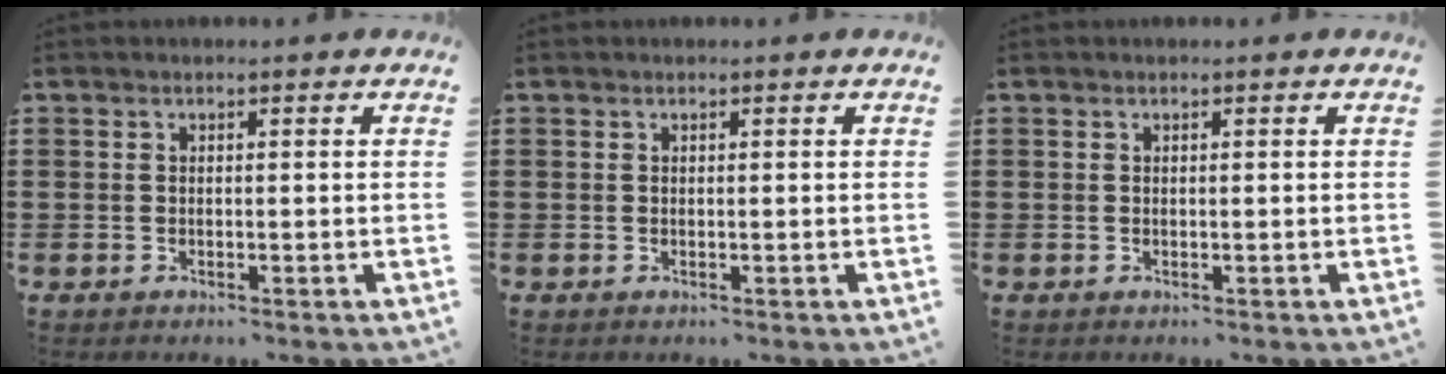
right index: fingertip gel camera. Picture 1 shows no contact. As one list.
[{"total": 0.0}, {"total": 0.0}]